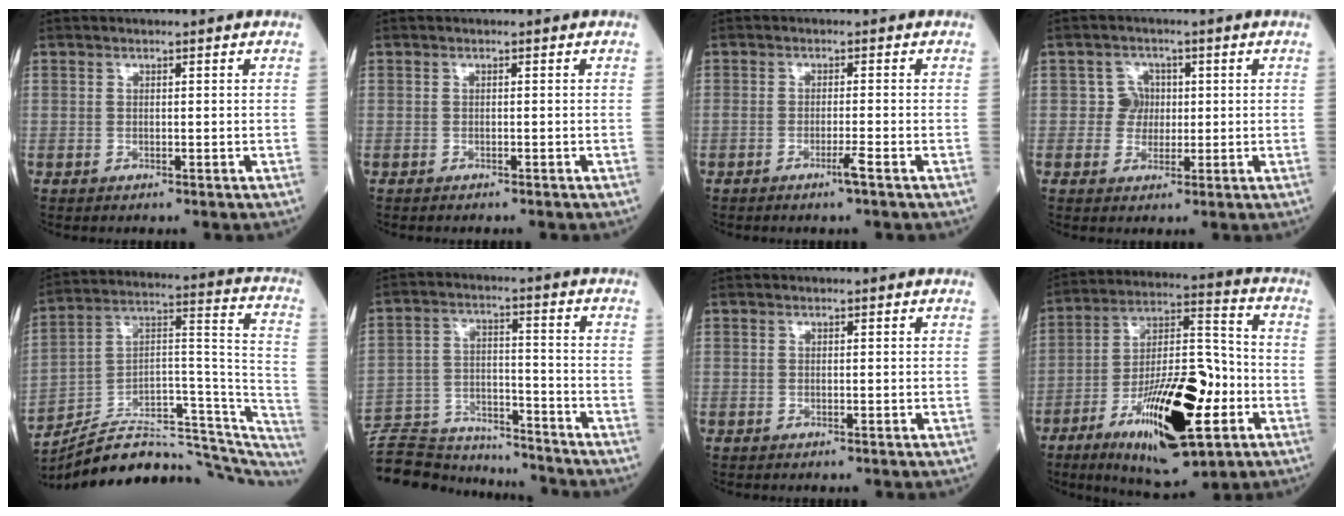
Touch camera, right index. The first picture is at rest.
{"total": 1.5, "force": [-1.4, 0.1, 0.7], "torque": [-0.009, 0.000, -0.016]}
{"total": 2.0, "force": [-1.2, -0.5, 1.4], "torque": [-0.028, -0.002, -0.022]}
{"total": 3.1, "force": [0.3, 3.1, 0.4], "torque": [0.006, 0.008, 0.004]}
{"total": 25.0, "force": [-21.3, 6.8, 11.1], "torque": [-0.123, 0.057, -0.308]}
{"total": 16.7, "force": [-16.1, 3.0, 3.5], "torque": [-0.070, 0.018, -0.251]}
{"total": 0.0}
{"total": 20.3, "force": [-8.0, 5.8, 17.7], "torque": [-0.321, -0.005, -0.122]}